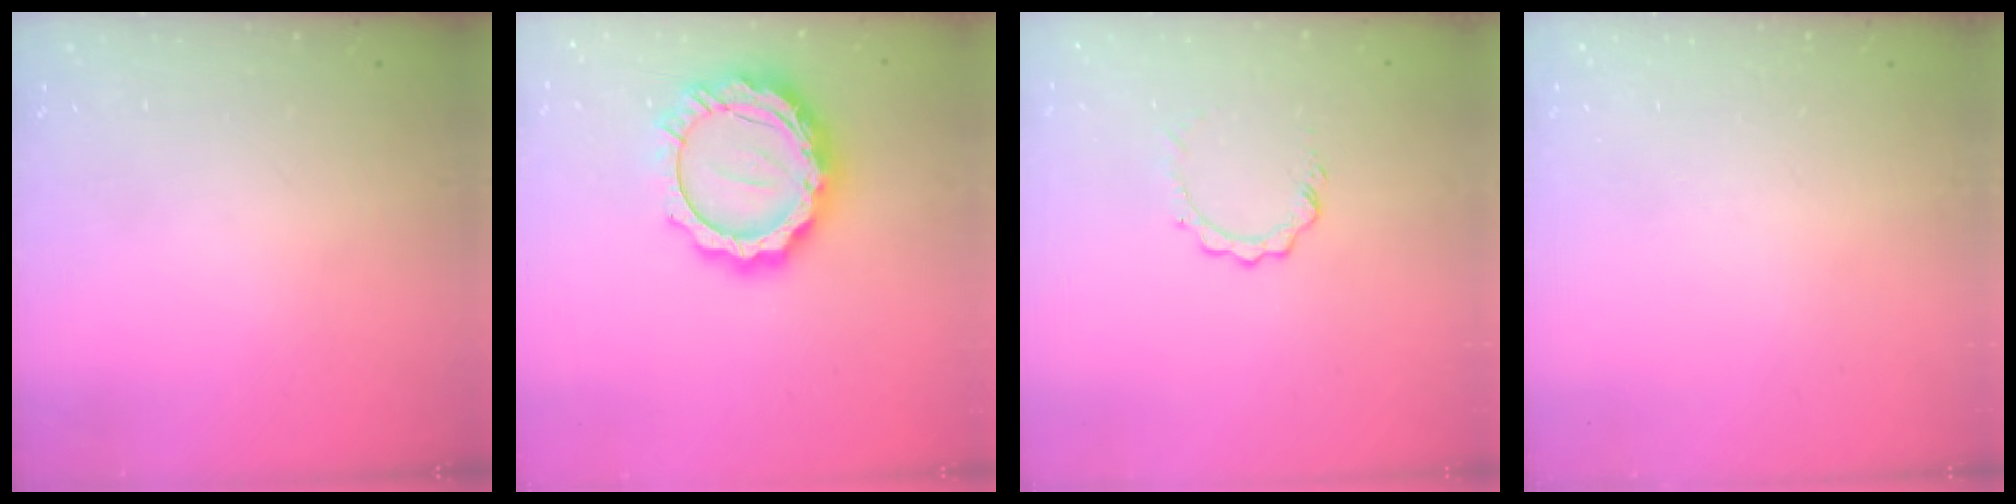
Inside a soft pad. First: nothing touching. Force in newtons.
{"total": 16.8, "press": 16.8, "slide": 1.2}
{"total": 3.5, "press": 3.4, "slide": 0.4}
{"total": 0.0}